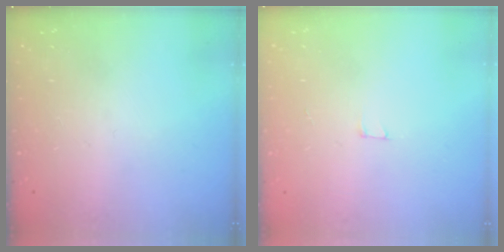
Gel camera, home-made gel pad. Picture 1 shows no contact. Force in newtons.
{"total": 1.8, "press": 1.8, "slide": 0.1}